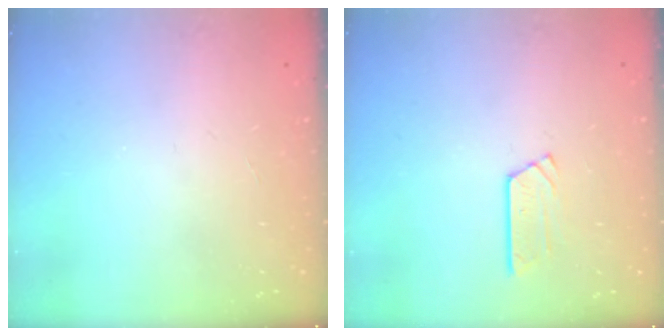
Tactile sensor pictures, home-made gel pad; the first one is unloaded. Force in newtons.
{"total": 4.9, "press": 4.9, "slide": 0.5}